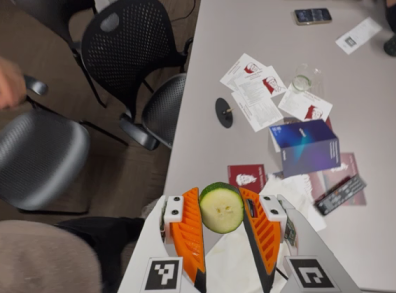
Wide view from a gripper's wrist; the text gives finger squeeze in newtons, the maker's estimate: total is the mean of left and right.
{"total": 9.4, "left": 9.0, "right": 9.8}